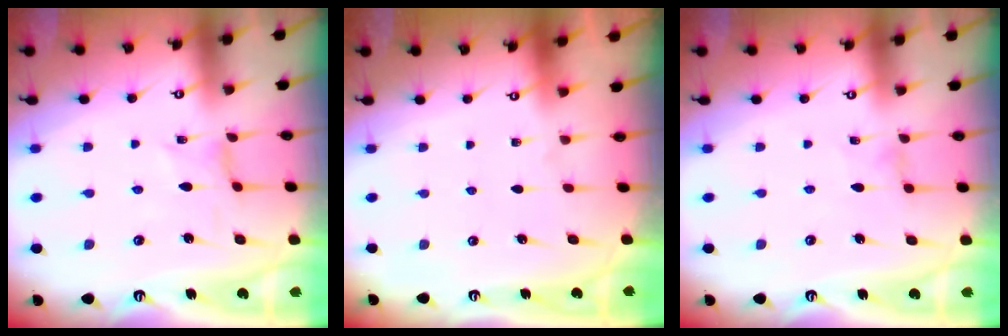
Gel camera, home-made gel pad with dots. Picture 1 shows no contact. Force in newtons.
{"total": 0.0}
{"total": 0.0}